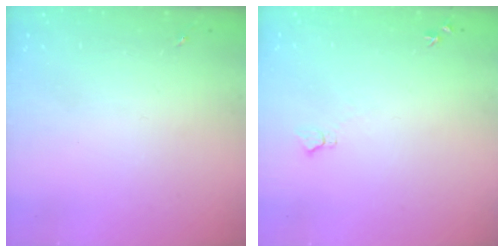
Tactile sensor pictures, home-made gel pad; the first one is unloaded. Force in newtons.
{"total": 5.5, "press": 5.5, "slide": 0.7}